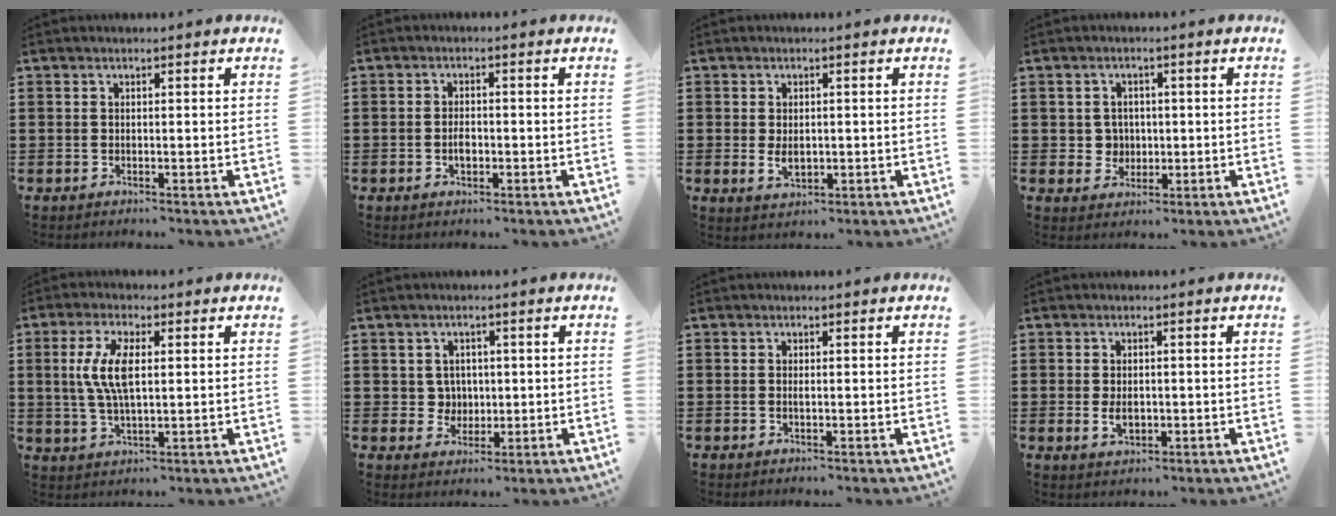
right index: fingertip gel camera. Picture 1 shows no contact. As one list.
[{"total": 2.5, "force": [-0.5, 1.2, 2.1], "torque": [-0.040, 0.002, -0.010]}, {"total": 3.0, "force": [0.0, 1.8, 2.3], "torque": [-0.038, 0.001, -0.002]}, {"total": 3.4, "force": [0.0, 3.2, 1.1], "torque": [-0.033, 0.010, -0.003]}, {"total": 7.8, "force": [1.1, 3.0, 7.1], "torque": [-0.162, 0.003, 0.011]}, {"total": 3.4, "force": [0.3, 3.2, 1.0], "torque": [-0.034, 0.011, 0.002]}, {"total": 0.8, "force": [-0.1, 0.2, 0.8], "torque": [-0.015, -0.002, -0.001]}, {"total": 3.0, "force": [-0.3, 1.9, 2.3], "torque": [-0.046, 0.005, -0.006]}]